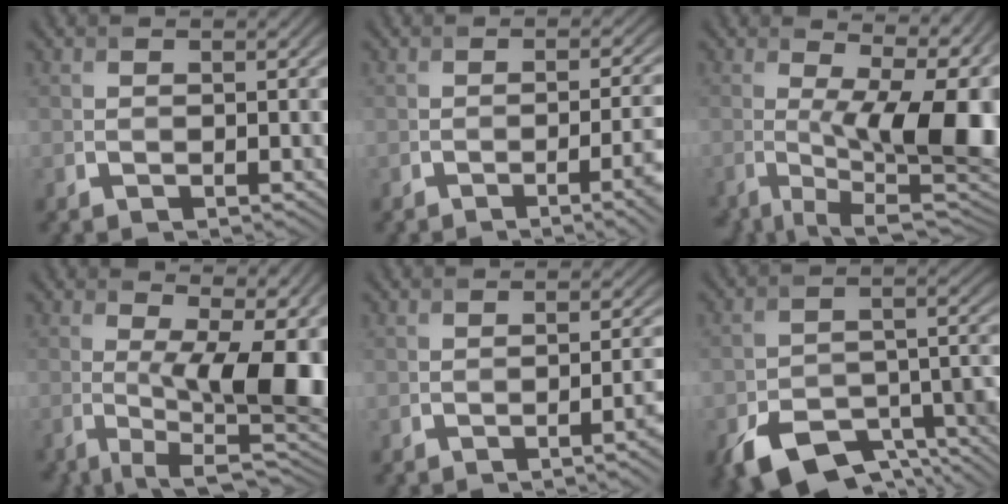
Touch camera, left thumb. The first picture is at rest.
{"total": 5.7, "force": [-1.9, 1.6, 5.1], "torque": [-0.065, -0.003, -0.025]}
{"total": 13.8, "force": [0.1, 4.5, 13.0], "torque": [-0.172, 0.003, 0.007]}
{"total": 12.6, "force": [0.6, 4.1, 11.9], "torque": [-0.165, 0.003, 0.013]}
{"total": 4.1, "force": [-1.5, 1.1, 3.6], "torque": [-0.038, 0.005, -0.025]}
{"total": 12.5, "force": [-7.9, 6.3, 7.3], "torque": [-0.127, -0.029, -0.129]}